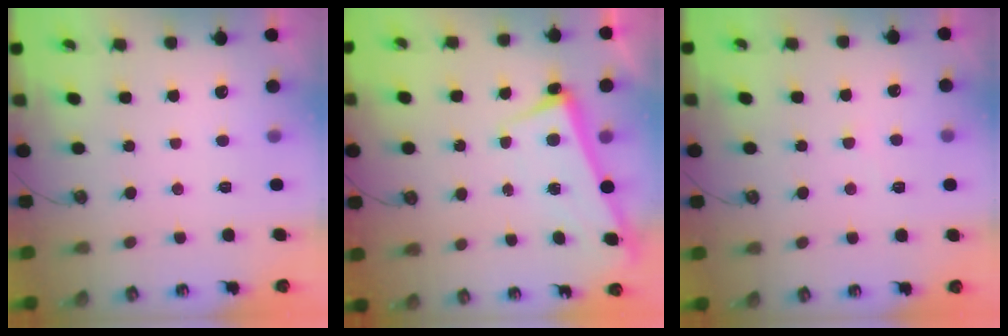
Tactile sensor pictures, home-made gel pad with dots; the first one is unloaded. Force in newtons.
{"total": 2.6, "press": 2.4, "slide": 0.9}
{"total": 5.6, "press": 5.6, "slide": 0.3}